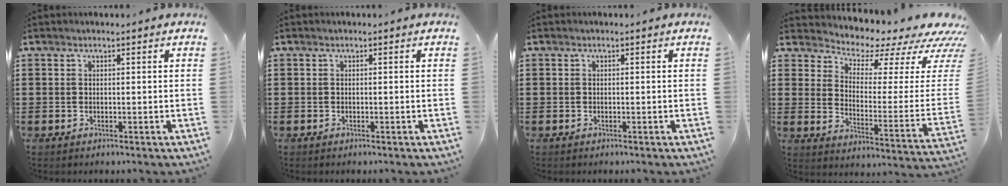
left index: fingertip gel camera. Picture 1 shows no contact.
{"total": 0.0}
{"total": 0.0}
{"total": 5.0, "force": [4.5, 1.4, 1.7], "torque": [-0.036, -0.056, 0.069]}